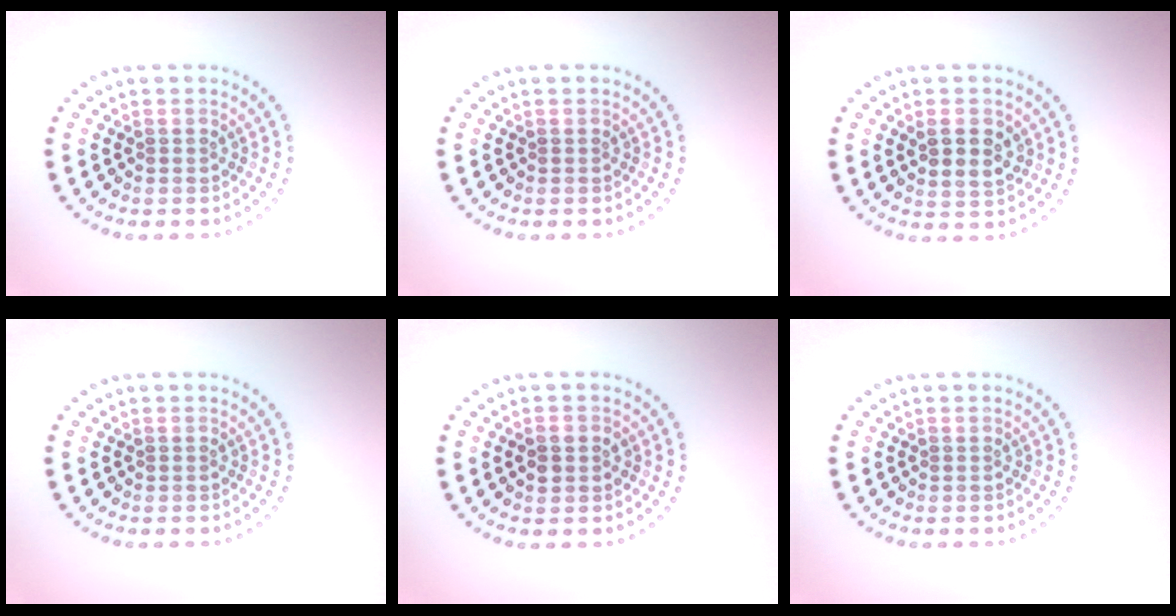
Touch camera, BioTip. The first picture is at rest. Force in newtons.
{"total": 0.0}
{"total": 3.0, "press": 2.9, "slide": 0.6}
{"total": 0.0}
{"total": 1.8, "press": 1.8, "slide": 0.1}
{"total": 0.0}